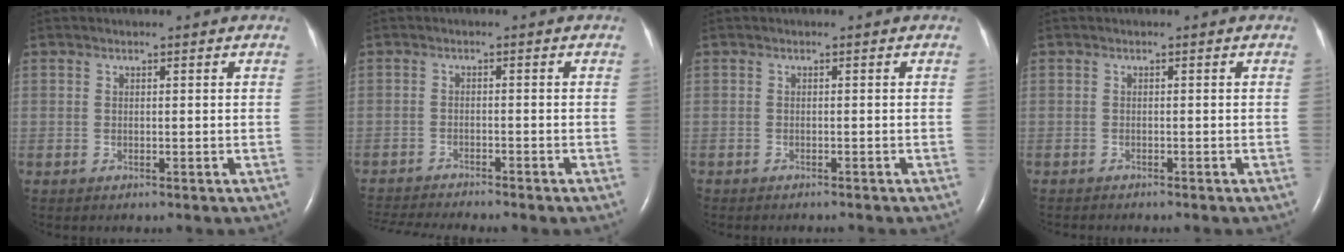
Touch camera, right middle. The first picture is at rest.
{"total": 8.2, "force": [-7.6, -0.5, 3.0], "torque": [-0.040, -0.014, -0.119]}
{"total": 2.5, "force": [-2.4, 0.4, 0.8], "torque": [-0.013, -0.004, -0.029]}
{"total": 2.8, "force": [-2.5, 0.2, 1.2], "torque": [-0.016, -0.002, -0.027]}